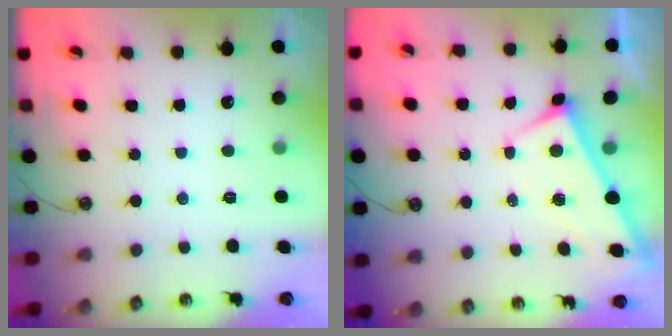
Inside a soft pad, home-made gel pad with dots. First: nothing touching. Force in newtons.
{"total": 2.6, "press": 2.6, "slide": 0.4}